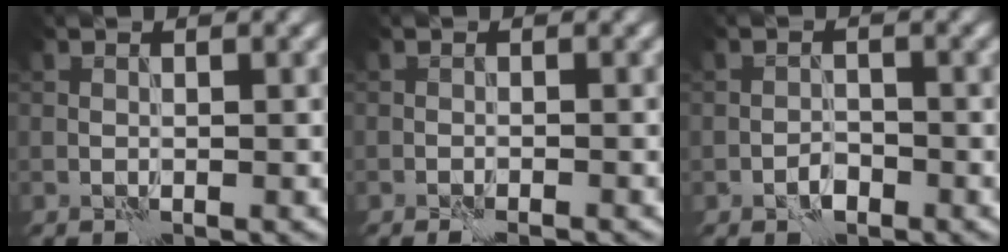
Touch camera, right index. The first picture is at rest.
{"total": 1.6, "force": [-1.4, 0.1, 0.9], "torque": [-0.023, 0.004, -0.022]}
{"total": 1.5, "force": [-1.0, 0.8, 0.7], "torque": [-0.008, 0.006, -0.021]}